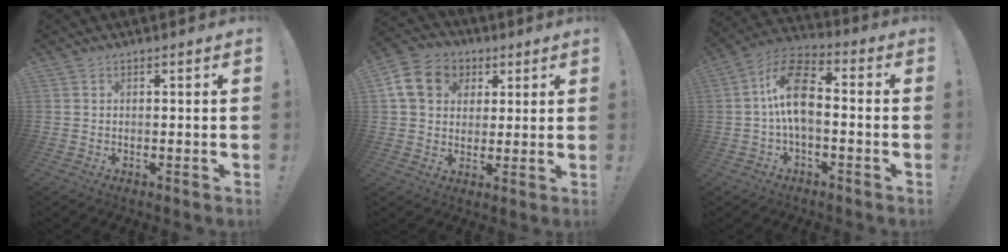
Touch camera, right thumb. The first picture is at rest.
{"total": 13.5, "force": [4.3, 11.1, 6.4], "torque": [-0.089, -0.003, 0.091]}
{"total": 13.6, "force": [-0.1, 7.7, 11.3], "torque": [-0.204, 0.021, -0.001]}